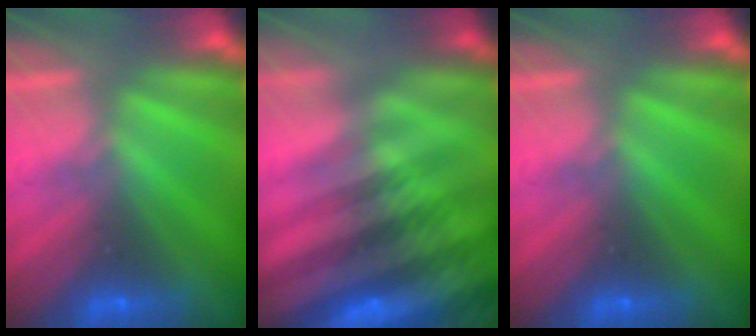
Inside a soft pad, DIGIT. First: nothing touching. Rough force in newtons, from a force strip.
{"total": 8.6}
{"total": 0.0}